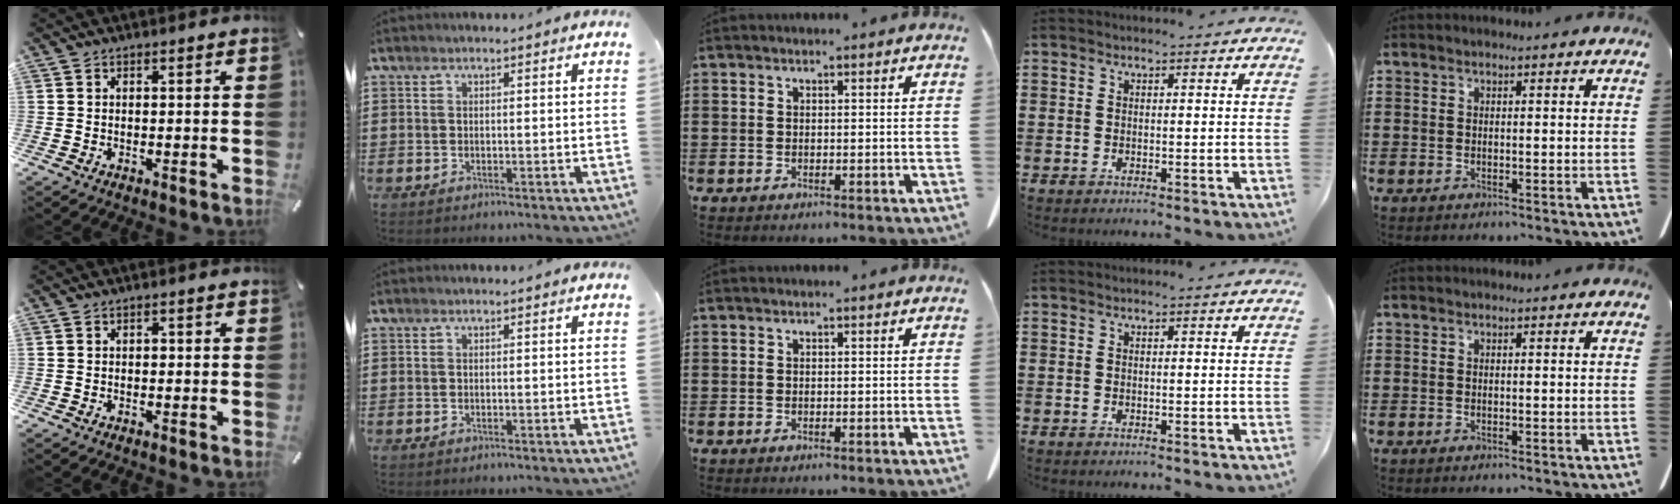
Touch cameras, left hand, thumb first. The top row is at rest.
{"thumb": {"total": 0.6, "force": [-0.1, 0.6, 0.3], "torque": [-0.006, 0.003, -0.004]}}